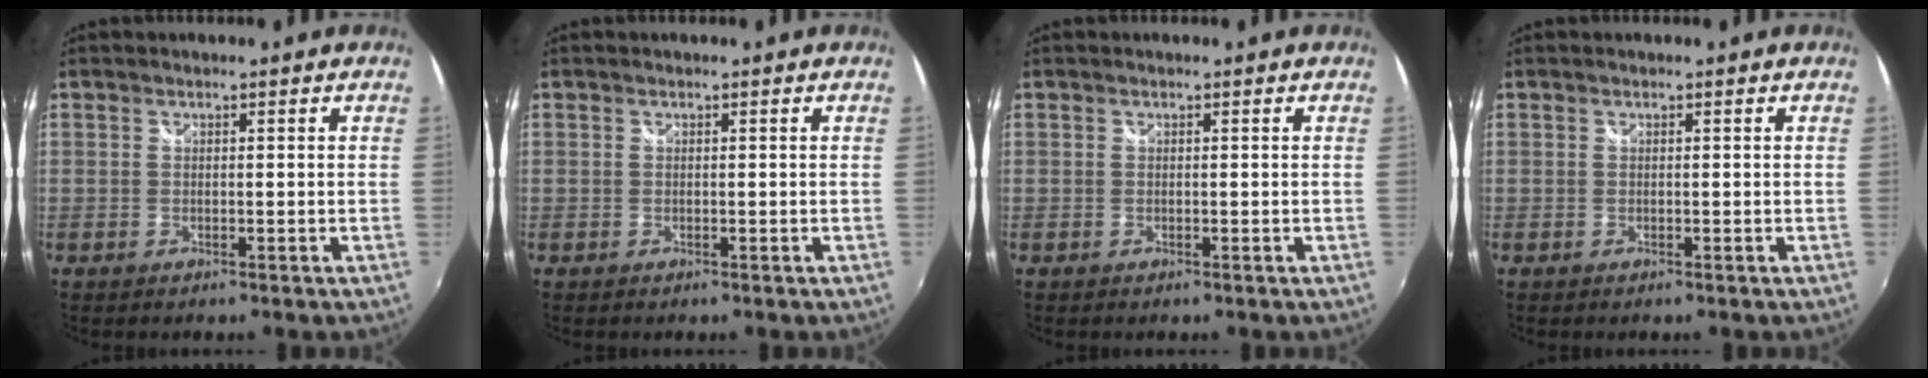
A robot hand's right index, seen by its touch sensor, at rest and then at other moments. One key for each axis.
{"total": 0.0}
{"total": 0.0}
{"total": 0.0}